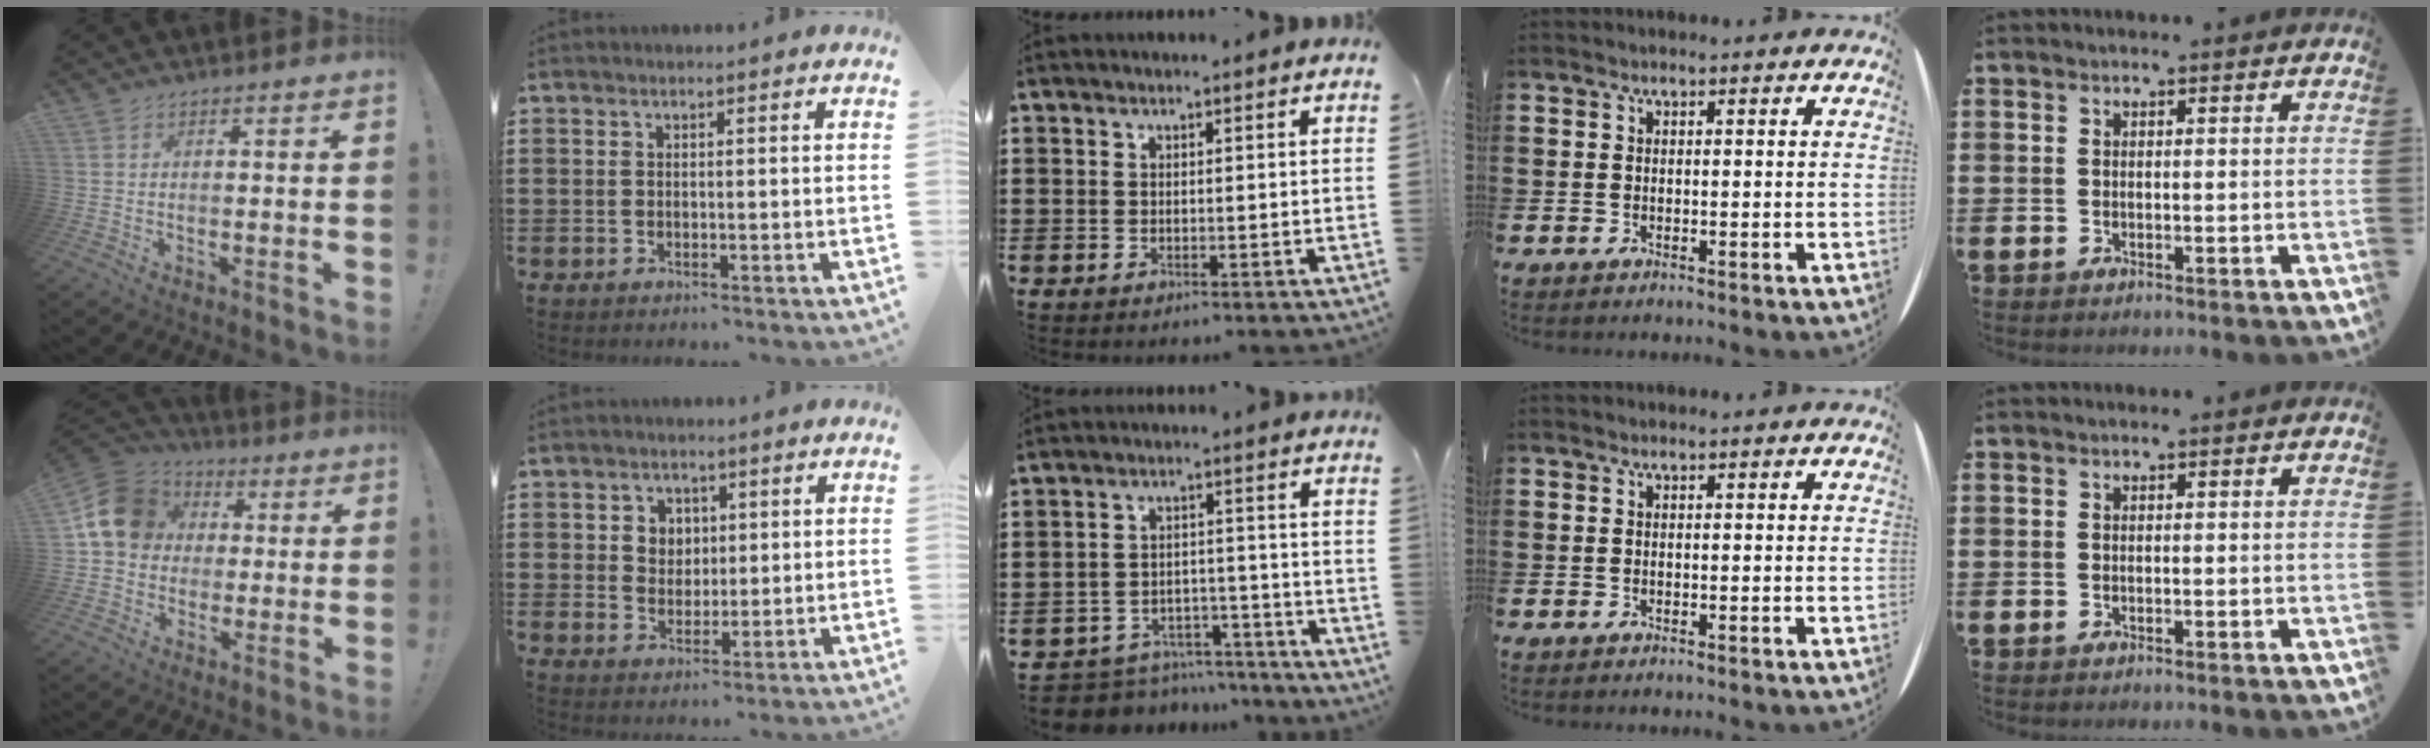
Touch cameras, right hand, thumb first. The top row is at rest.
{"thumb": {"total": 14.3, "force": [2.5, 12.0, 7.2], "torque": [-0.104, 0.010, 0.055]}, "index": {"total": 3.7, "force": [1.4, 3.4, 0.7], "torque": [-0.023, 0.010, 0.022]}, "middle": {"total": 5.5, "force": [-5.4, 1.0, 0.1], "torque": [-0.011, 0.011, -0.111]}}